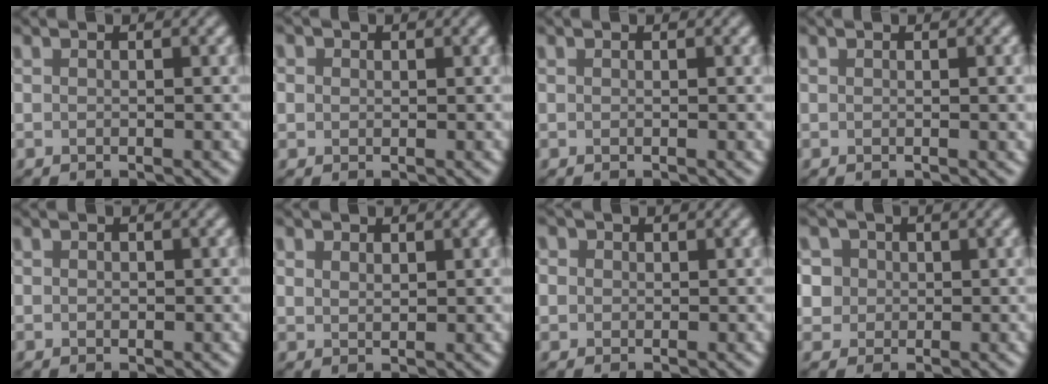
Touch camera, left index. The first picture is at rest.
{"total": 1.9, "force": [0.8, 1.6, 0.7], "torque": [-0.015, 0.010, 0.003]}
{"total": 0.0}
{"total": 1.3, "force": [0.0, 0.2, 1.2], "torque": [-0.014, 0.000, 0.000]}
{"total": 0.6, "force": [0.0, 0.6, 0.3], "torque": [-0.001, -0.002, -0.001]}
{"total": 1.4, "force": [0.9, 1.0, 0.6], "torque": [-0.013, -0.001, 0.017]}
{"total": 3.4, "force": [1.4, 2.8, 1.4], "torque": [-0.028, 0.017, 0.009]}
{"total": 5.5, "force": [2.0, 4.7, 2.1], "torque": [-0.035, 0.024, 0.015]}